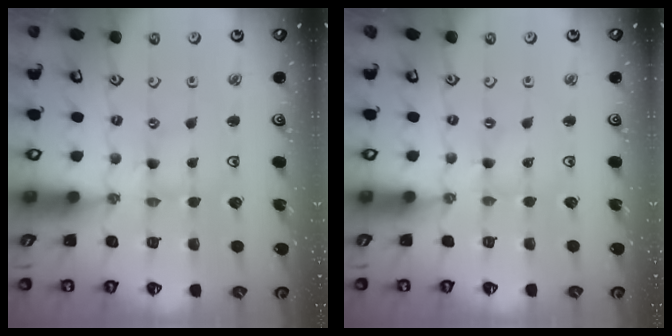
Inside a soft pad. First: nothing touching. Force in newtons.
{"total": 0.0}